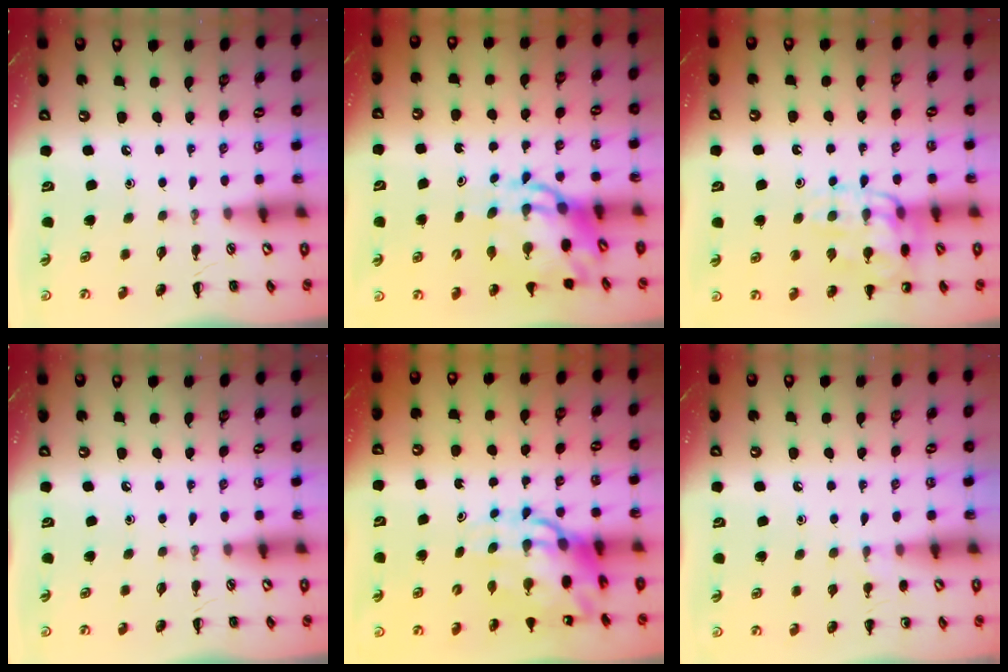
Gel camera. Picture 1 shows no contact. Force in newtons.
{"total": 9.2, "press": 9.0, "slide": 2.2}
{"total": 14.5, "press": 14.4, "slide": 1.6}
{"total": 0.0}
{"total": 13.6, "press": 13.0, "slide": 3.7}
{"total": 5.2, "press": 4.9, "slide": 1.5}